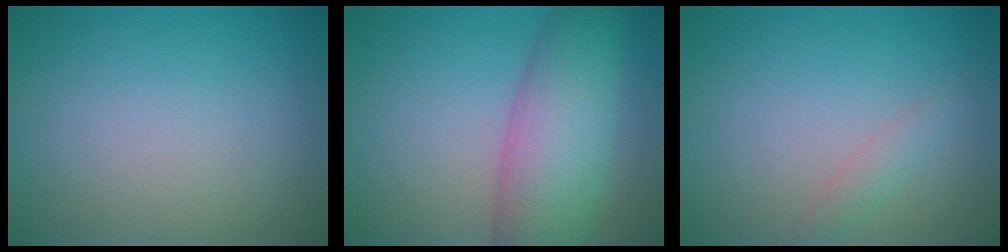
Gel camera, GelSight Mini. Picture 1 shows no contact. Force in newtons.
{"total": 7.8, "press": 7.8, "slide": 0.3}
{"total": 1.2, "press": 1.2, "slide": 0.0}